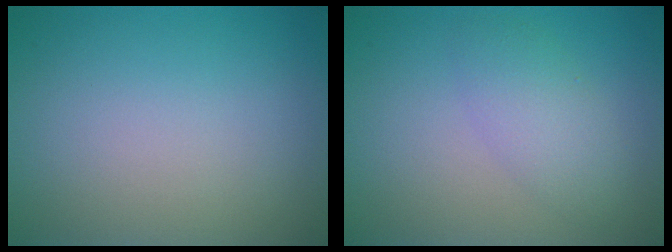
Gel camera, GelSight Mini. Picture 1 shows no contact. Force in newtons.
{"total": 3.0, "press": 3.0, "slide": 0.1}